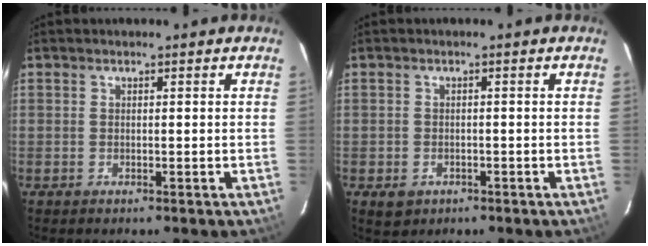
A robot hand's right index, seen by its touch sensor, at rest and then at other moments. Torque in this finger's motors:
{"motor_torque": [0.14, -0.03, 0.04, 0.03]}